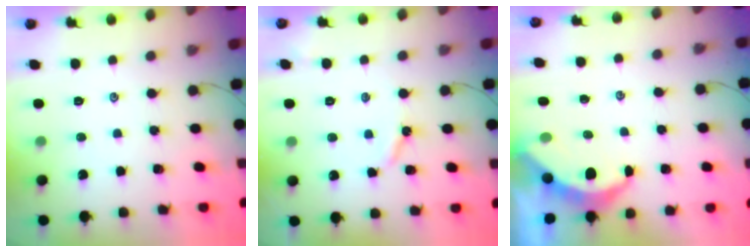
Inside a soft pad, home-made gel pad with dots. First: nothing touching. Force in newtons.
{"total": 3.7, "press": 3.7, "slide": 0.2}
{"total": 5.3, "press": 5.3, "slide": 0.1}